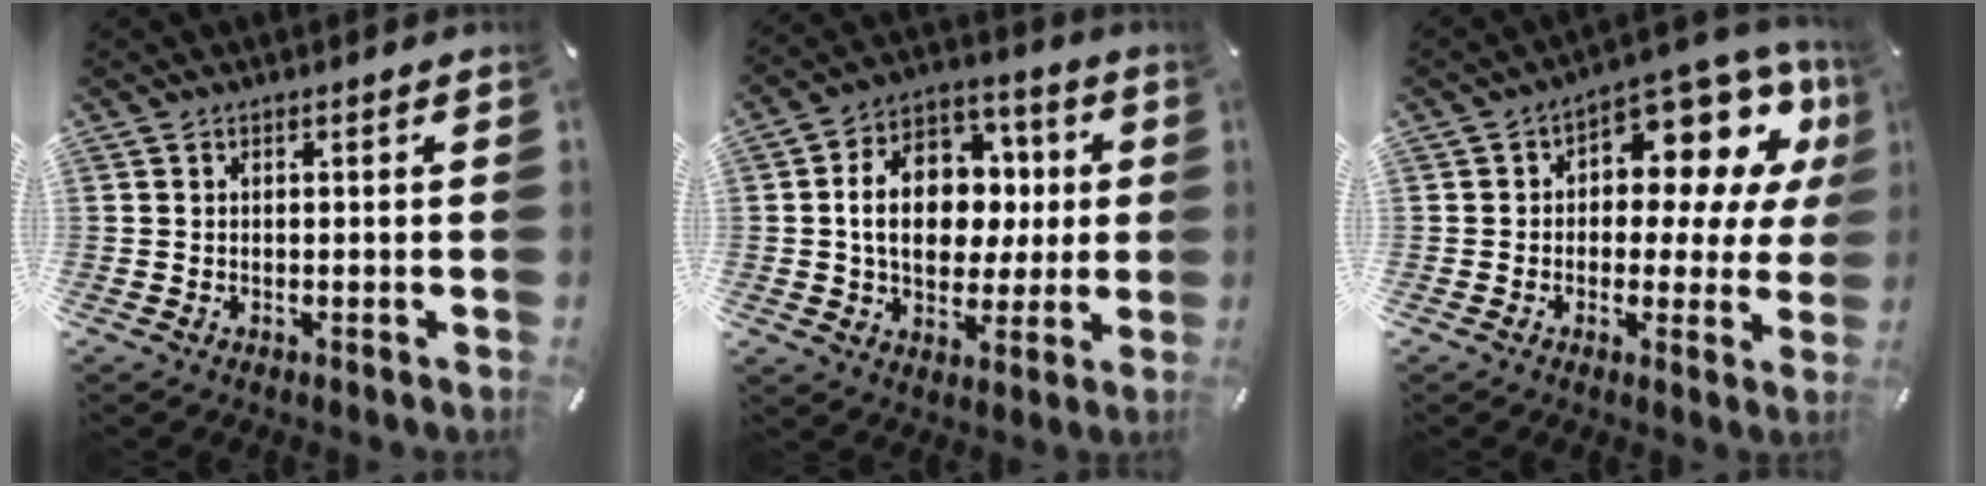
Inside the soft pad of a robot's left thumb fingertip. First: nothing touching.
{"total": 15.6, "force": [0.6, 12.1, 9.8], "torque": [-0.173, 0.012, 0.016]}
{"total": 11.6, "force": [5.5, 6.6, 7.8], "torque": [-0.103, -0.053, 0.094]}